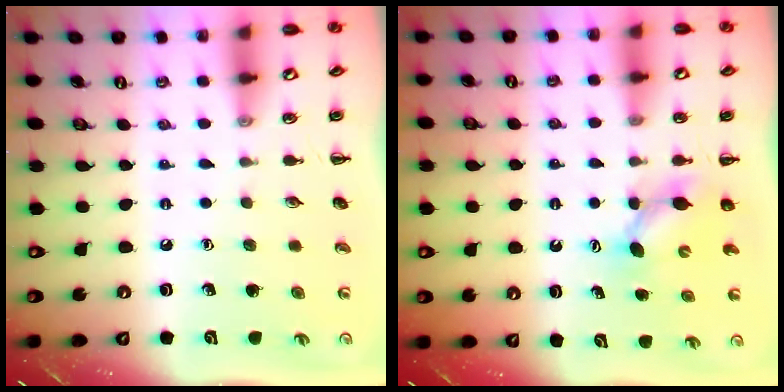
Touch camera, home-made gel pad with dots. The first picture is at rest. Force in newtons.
{"total": 5.1, "press": 5.1, "slide": 0.6}